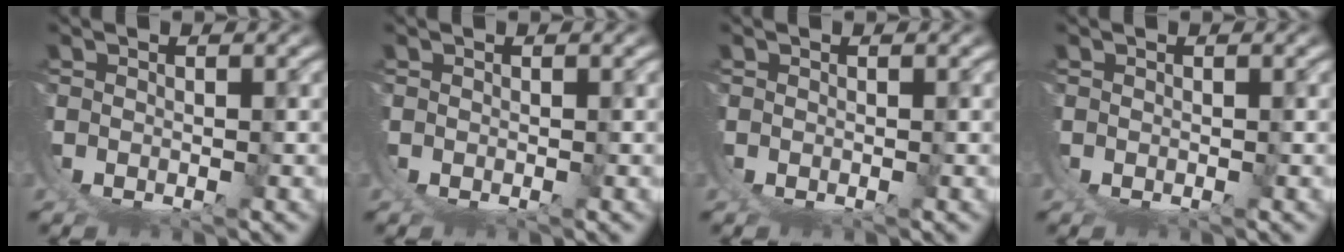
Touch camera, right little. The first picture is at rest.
{"total": 0.0}
{"total": 0.0}
{"total": 0.0}